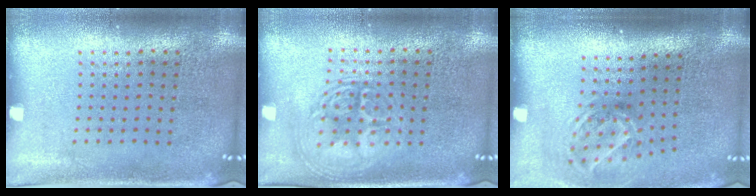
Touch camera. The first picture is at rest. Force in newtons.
{"total": 3.0, "press": 3.0, "slide": 0.4}
{"total": 1.9, "press": 1.3, "slide": 1.5}